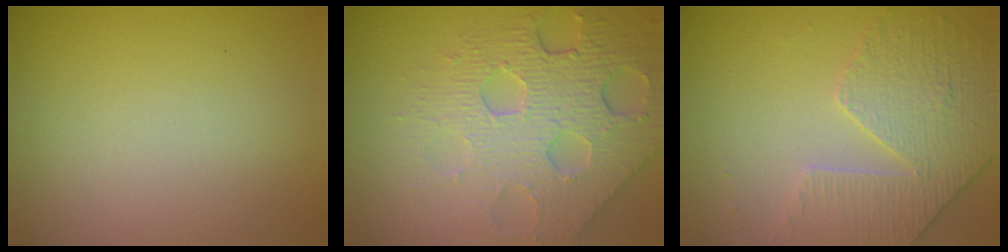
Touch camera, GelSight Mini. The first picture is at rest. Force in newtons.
{"total": 8.1, "press": 5.7, "slide": 5.8}
{"total": 4.3, "press": 3.4, "slide": 2.6}